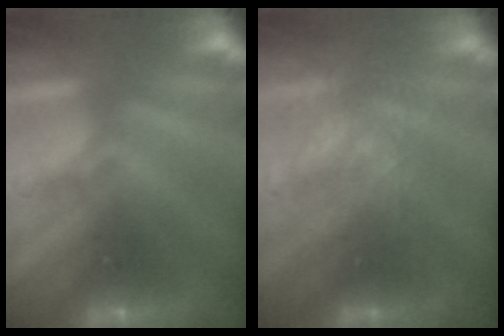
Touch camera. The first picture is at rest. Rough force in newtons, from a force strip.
{"total": 2.6}